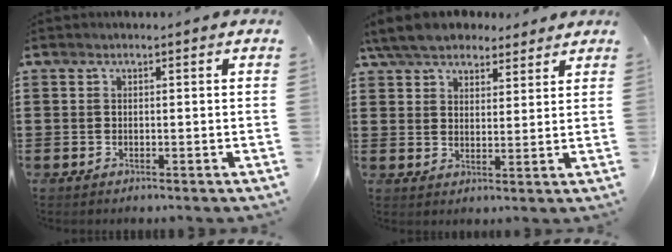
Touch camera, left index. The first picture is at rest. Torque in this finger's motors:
{"motor_torque": [2.14, 0.00, 0.87, 0.21]}